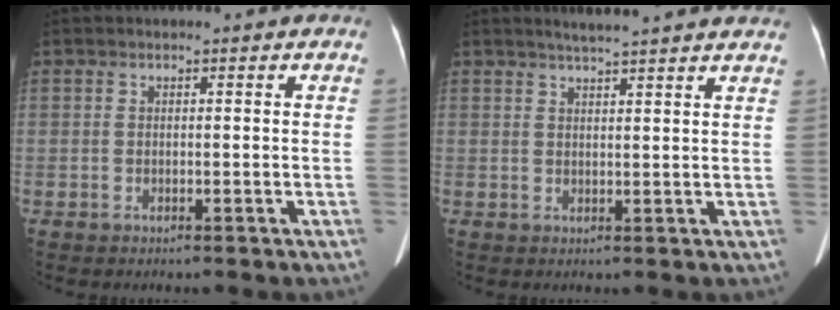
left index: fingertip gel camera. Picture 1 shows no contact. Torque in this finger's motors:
{"motor_torque": [0.21, -0.07, -0.04, 0.00]}